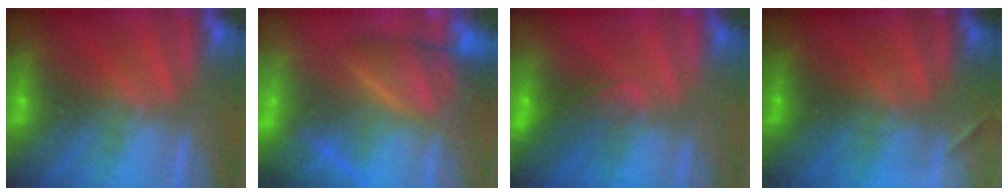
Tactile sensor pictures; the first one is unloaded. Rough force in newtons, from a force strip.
{"total": 5.8}
{"total": 6.8}
{"total": 1.7}